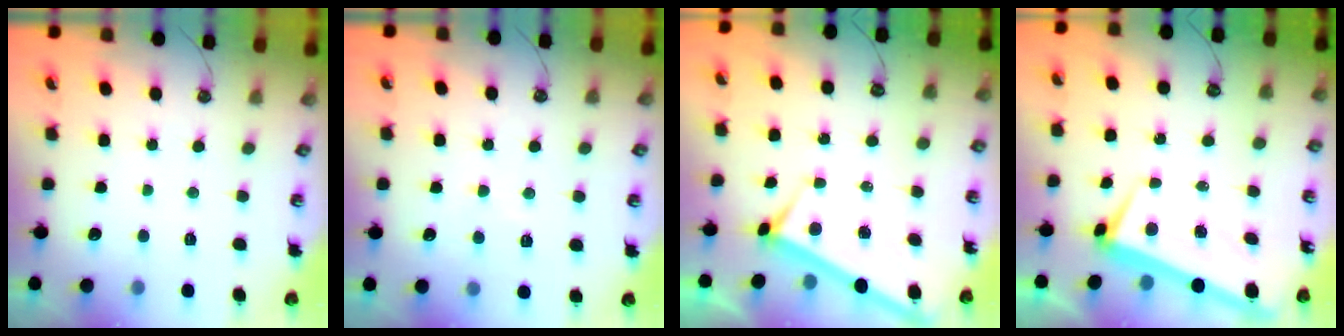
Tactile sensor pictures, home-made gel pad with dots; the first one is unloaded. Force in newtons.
{"total": 5.7, "press": 5.7, "slide": 0.3}
{"total": 3.6, "press": 3.6, "slide": 0.3}
{"total": 3.0, "press": 2.4, "slide": 1.7}